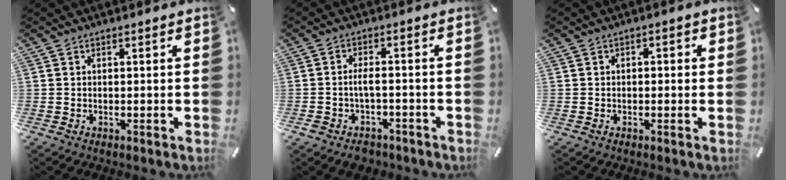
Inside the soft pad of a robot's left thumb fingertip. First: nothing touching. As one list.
[{"total": 4.2, "force": [-1.9, 2.3, 2.9], "torque": [-0.057, 0.010, -0.038]}, {"total": 1.6, "force": [-0.7, 1.0, 1.1], "torque": [-0.020, 0.006, -0.015]}]